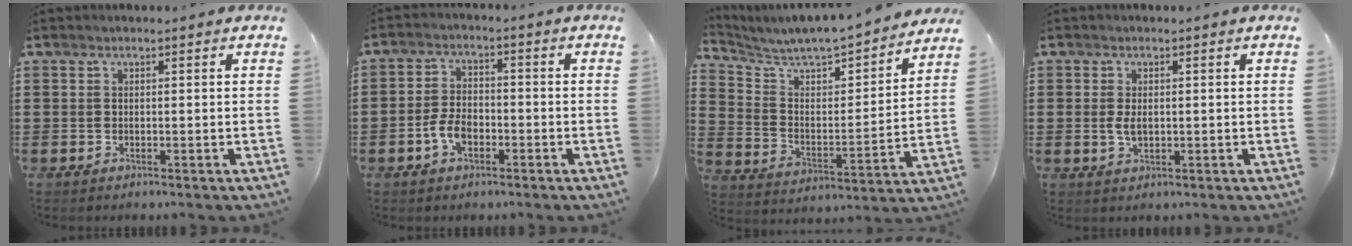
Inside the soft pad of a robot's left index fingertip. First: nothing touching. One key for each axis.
{"total": 4.8, "fx": -1.8, "fy": 2.7, "fz": 3.6, "tx": -0.089, "ty": -0.002, "tz": -0.040}
{"total": 5.3, "fx": 5.1, "fy": 0.9, "fz": 0.8, "tx": -0.049, "ty": -0.053, "tz": 0.080}
{"total": 2.5, "fx": 0.1, "fy": 1.2, "fz": 2.2, "tx": -0.052, "ty": 0.000, "tz": -0.002}